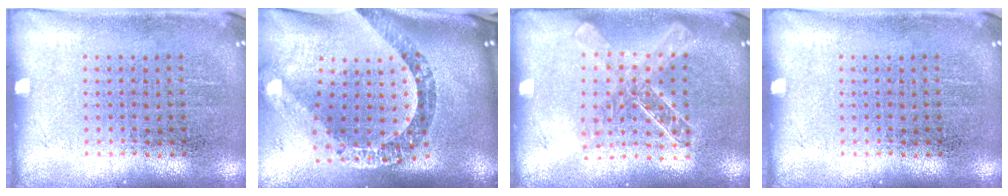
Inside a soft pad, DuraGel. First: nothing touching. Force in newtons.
{"total": 2.8, "press": 2.1, "slide": 1.8}
{"total": 1.8, "press": 1.6, "slide": 0.8}
{"total": 0.0}